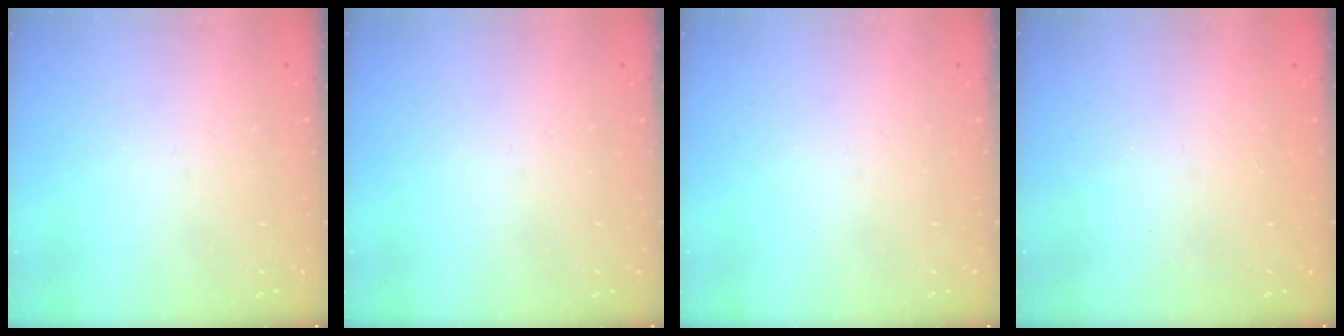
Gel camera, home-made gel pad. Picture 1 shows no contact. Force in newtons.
{"total": 0.0}
{"total": 0.0}
{"total": 0.9, "press": 0.9, "slide": 0.1}